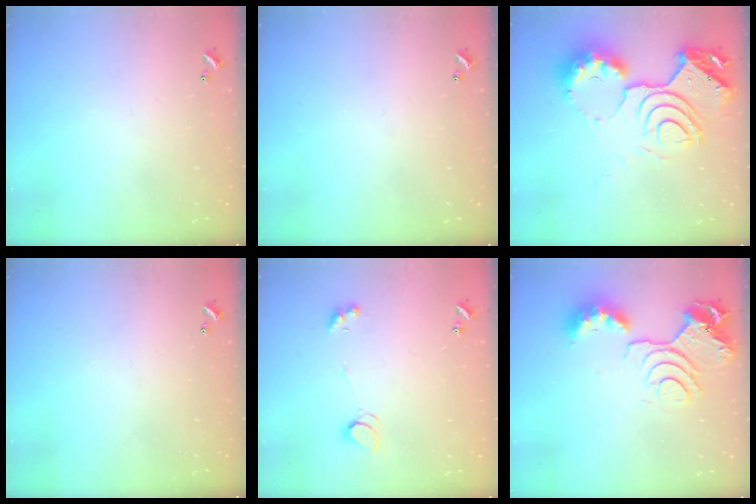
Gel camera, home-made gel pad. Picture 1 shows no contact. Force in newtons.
{"total": 0.0}
{"total": 19.8, "press": 19.8, "slide": 1.3}
{"total": 0.0}
{"total": 2.5, "press": 2.4, "slide": 0.5}
{"total": 12.0, "press": 11.9, "slide": 1.3}